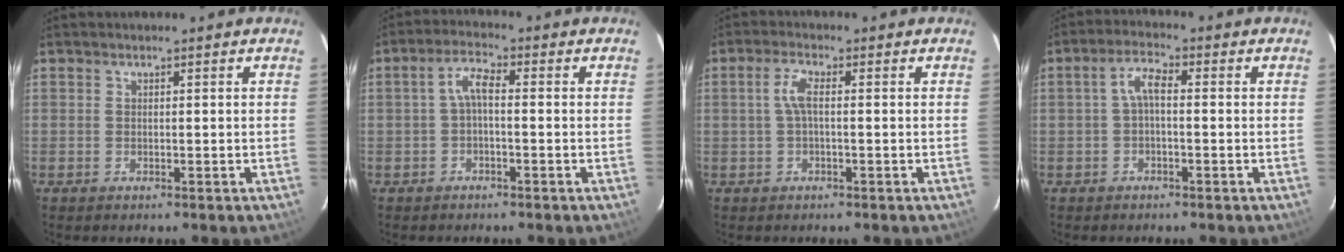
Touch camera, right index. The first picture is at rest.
{"total": 3.4, "force": [-0.6, 1.1, 3.2], "torque": [-0.068, 0.013, -0.014]}
{"total": 3.1, "force": [0.0, 0.7, 3.0], "torque": [-0.064, 0.005, 0.001]}
{"total": 3.4, "force": [-0.4, 1.3, 3.2], "torque": [-0.067, 0.014, -0.009]}